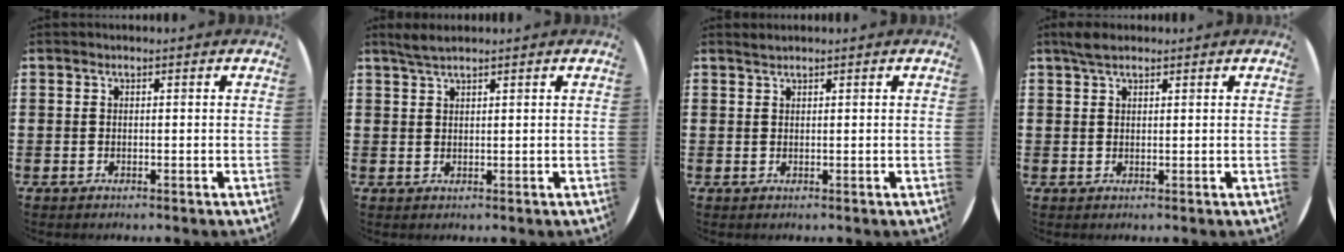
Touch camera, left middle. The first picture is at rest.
{"total": 2.0, "force": [1.7, 0.1, 1.0], "torque": [-0.021, 0.003, 0.031]}
{"total": 0.6, "force": [0.6, -0.1, 0.0], "torque": [0.000, 0.000, 0.012]}
{"total": 2.4, "force": [1.9, 0.8, 1.3], "torque": [-0.029, 0.006, 0.033]}